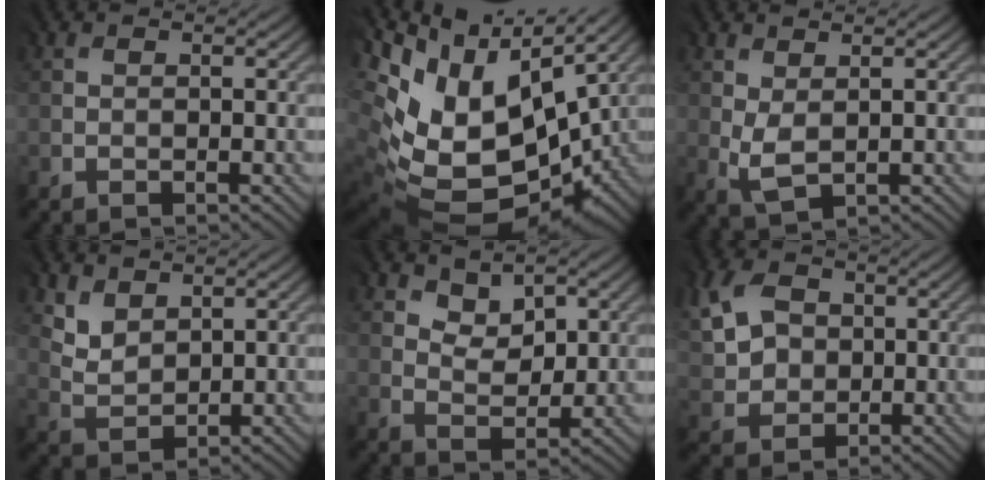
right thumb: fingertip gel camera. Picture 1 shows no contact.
{"total": 17.0, "force": [-0.4, 11.6, 12.5], "torque": [-0.230, -0.038, 0.050]}
{"total": 2.6, "force": [0.4, 1.5, 2.1], "torque": [-0.063, -0.003, 0.013]}
{"total": 3.5, "force": [2.6, 2.0, 1.2], "torque": [-0.039, -0.006, 0.060]}
{"total": 3.9, "force": [2.7, 2.3, 1.6], "torque": [-0.026, -0.009, 0.045]}
{"total": 6.9, "force": [2.0, 5.4, 3.7], "torque": [-0.115, 0.008, 0.034]}